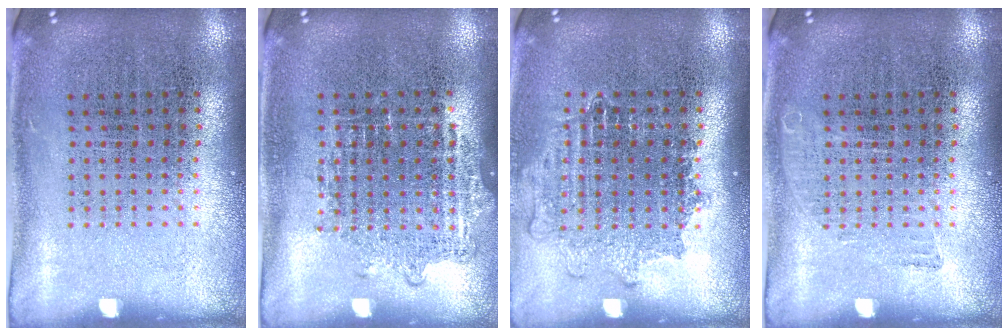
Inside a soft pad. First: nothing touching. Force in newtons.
{"total": 1.0, "press": 0.9, "slide": 0.4}
{"total": 1.2, "press": 1.1, "slide": 0.6}
{"total": 0.7, "press": 0.7, "slide": 0.2}